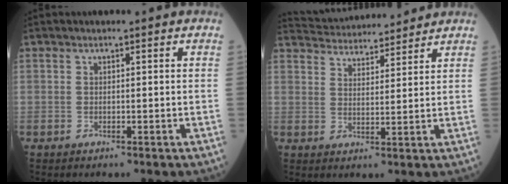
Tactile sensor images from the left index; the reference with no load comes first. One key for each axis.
{"total": 12.3, "fx": 11.9, "fy": 1.9, "fz": 2.7, "tx": -0.050, "ty": 0.027, "tz": 0.181}